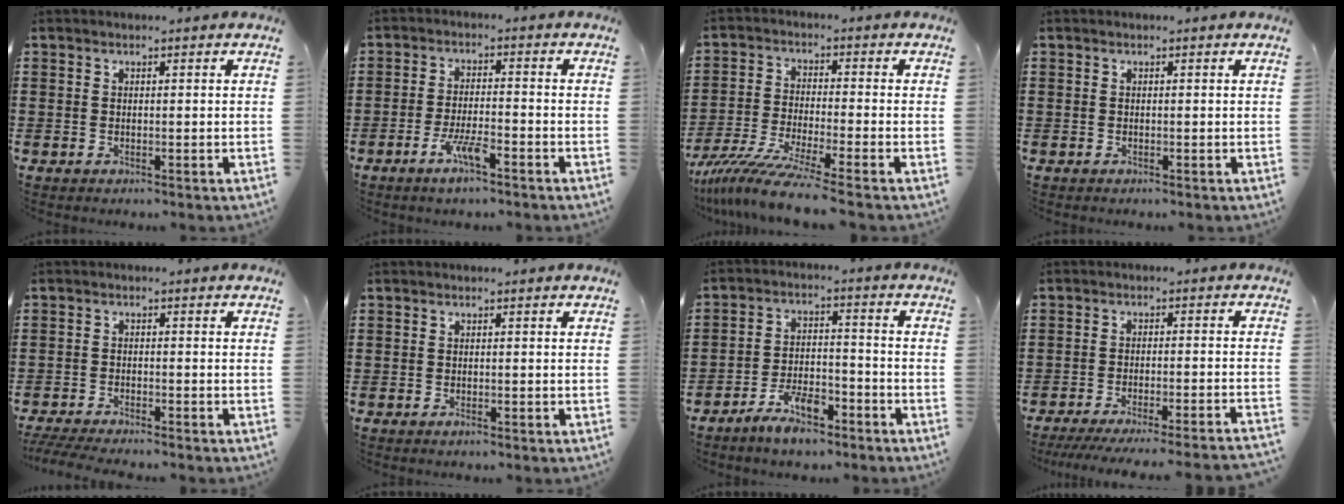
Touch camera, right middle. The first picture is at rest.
{"total": 5.0, "force": [-3.1, 0.8, 3.8], "torque": [-0.082, -0.004, -0.059]}
{"total": 8.0, "force": [-6.7, -0.4, 4.3], "torque": [-0.097, -0.017, -0.133]}
{"total": 0.0}
{"total": 3.0, "force": [-2.8, 0.1, 0.9], "torque": [-0.030, -0.008, -0.061]}
{"total": 0.5, "force": [-0.4, 0.2, 0.3], "torque": [-0.008, -0.005, -0.005]}
{"total": 6.8, "force": [-5.6, 2.0, 3.4], "torque": [-0.066, 0.007, -0.105]}
{"total": 4.4, "force": [-3.9, -0.4, 1.9], "torque": [-0.030, -0.012, -0.077]}